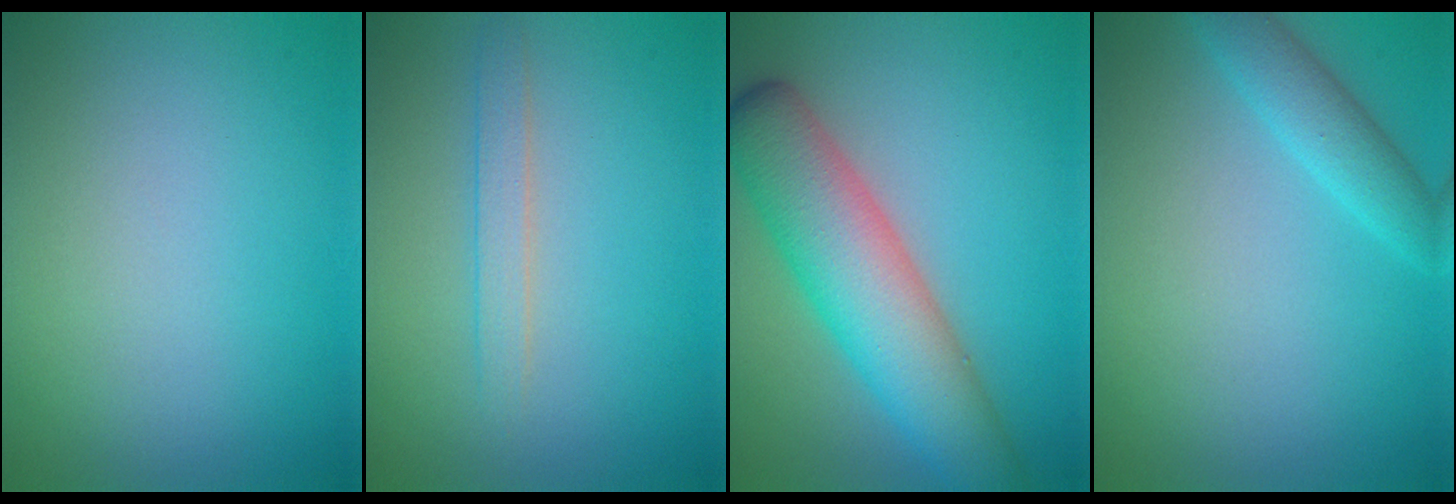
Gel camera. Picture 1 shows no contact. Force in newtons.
{"total": 1.6, "press": 1.6, "slide": 0.0}
{"total": 8.2, "press": 8.2, "slide": 0.2}
{"total": 2.1, "press": 2.1, "slide": 0.2}